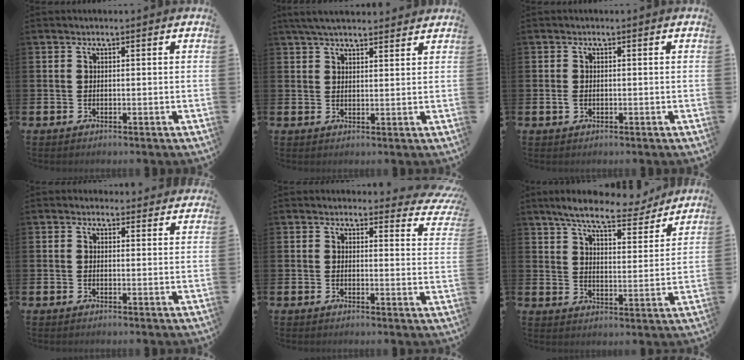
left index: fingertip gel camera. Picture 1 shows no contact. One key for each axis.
{"total": 4.5, "fx": 4.2, "fy": 1.0, "fz": 1.3, "tx": -0.031, "ty": -0.010, "tz": 0.078}
{"total": 1.2, "fx": -0.2, "fy": 0.8, "fz": 0.9, "tx": -0.020, "ty": 0.007, "tz": -0.005}
{"total": 1.9, "fx": 1.7, "fy": 0.6, "fz": -0.1, "tx": 0.011, "ty": -0.007, "tz": 0.030}
{"total": 2.6, "fx": 2.4, "fy": 1.1, "fz": 0.1, "tx": 0.008, "ty": -0.021, "tz": 0.035}
{"total": 8.4, "fx": 7.5, "fy": 1.5, "fz": 3.5, "tx": -0.084, "ty": -0.038, "tz": 0.128}